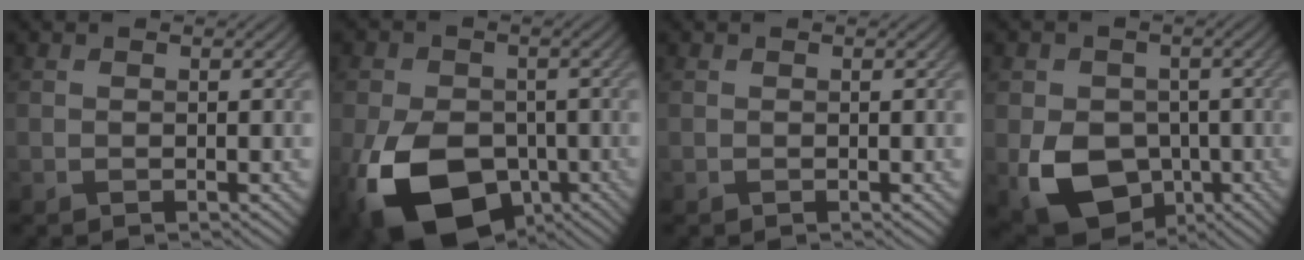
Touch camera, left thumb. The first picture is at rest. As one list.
[{"total": 15.5, "force": [-5.9, 10.3, 10.0], "torque": [-0.210, -0.042, -0.100]}, {"total": 0.0}, {"total": 10.4, "force": [-3.2, 7.7, 6.2], "torque": [-0.122, -0.028, -0.061]}]